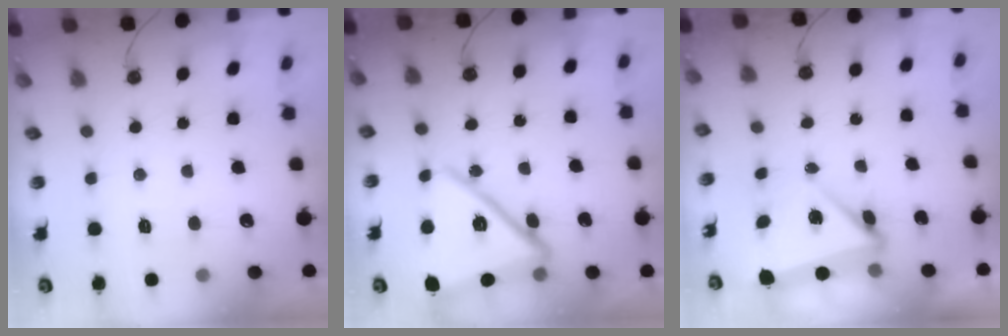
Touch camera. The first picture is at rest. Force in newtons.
{"total": 20.6, "press": 20.5, "slide": 1.5}
{"total": 6.2, "press": 6.1, "slide": 1.2}